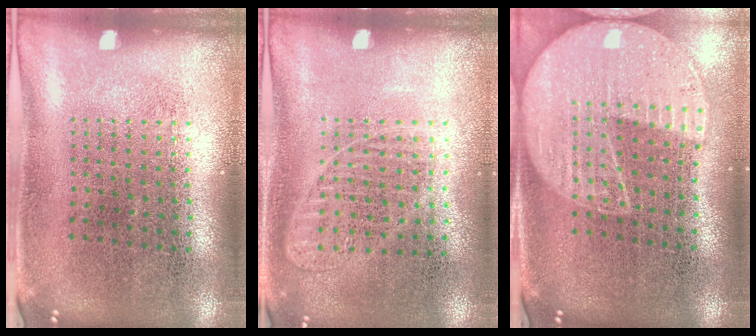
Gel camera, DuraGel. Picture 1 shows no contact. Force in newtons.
{"total": 0.9, "press": 0.9, "slide": 0.1}
{"total": 2.1, "press": 1.8, "slide": 1.0}